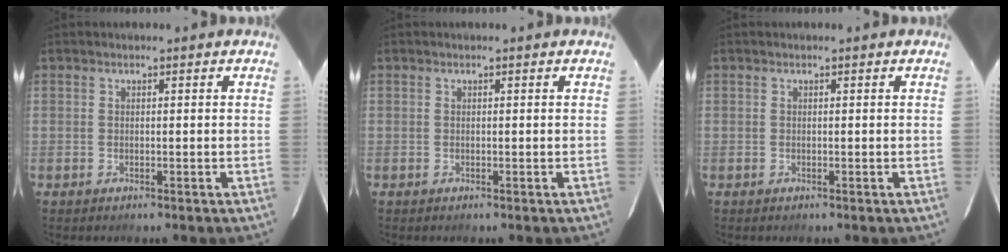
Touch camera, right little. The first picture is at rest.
{"total": 0.0}
{"total": 0.0}